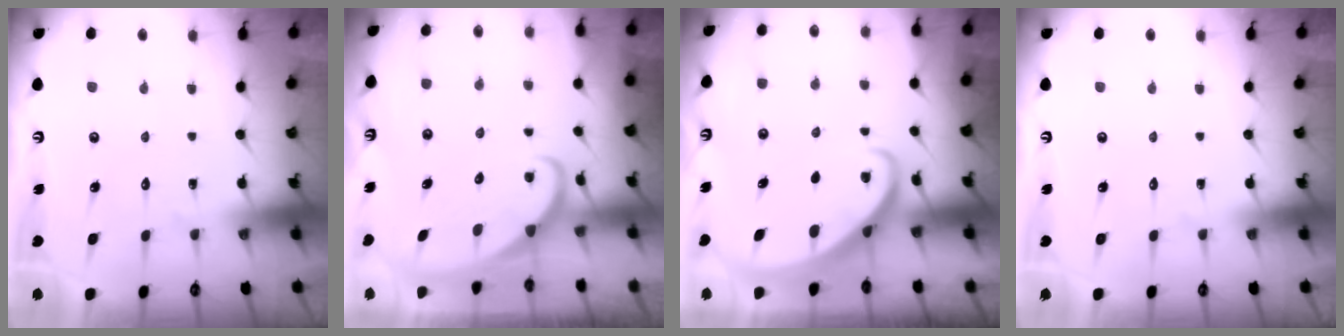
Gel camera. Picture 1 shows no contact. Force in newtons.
{"total": 2.2, "press": 2.2, "slide": 0.1}
{"total": 2.2, "press": 2.2, "slide": 0.3}
{"total": 0.0}